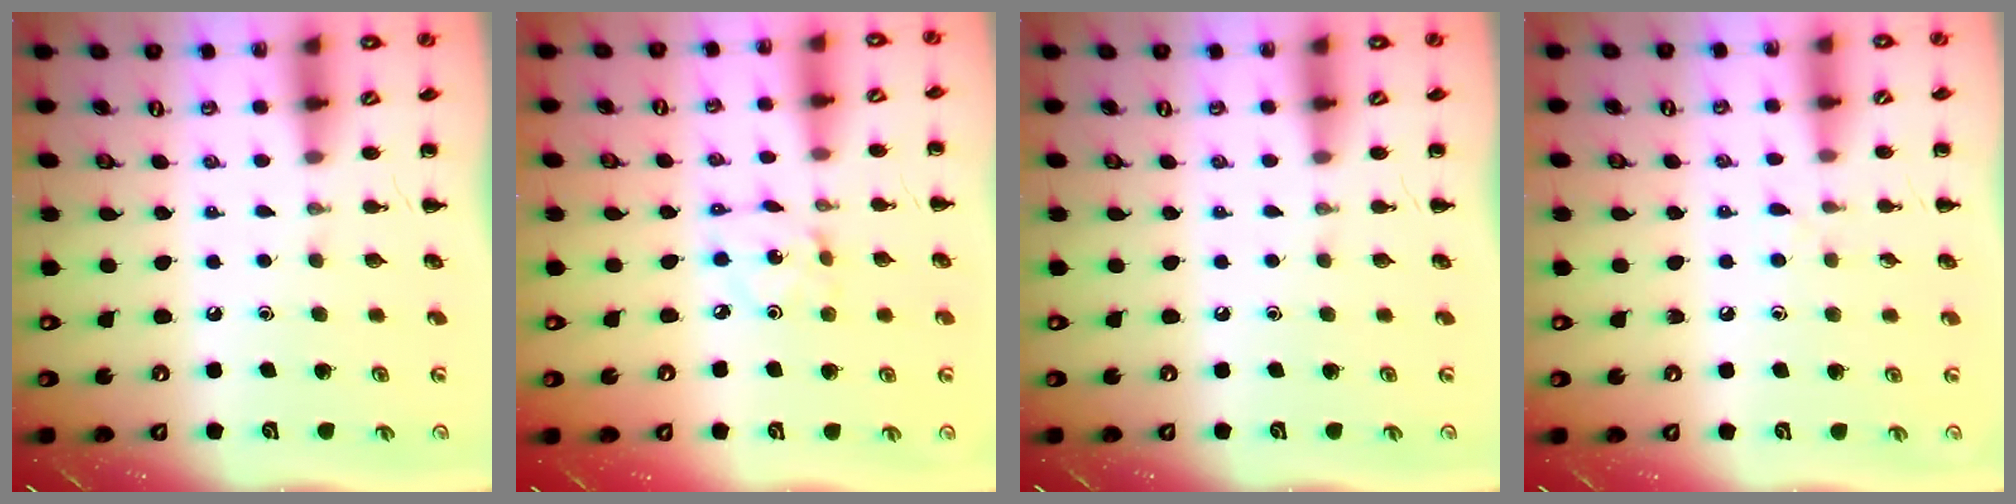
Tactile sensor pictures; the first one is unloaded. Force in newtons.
{"total": 2.1, "press": 2.0, "slide": 0.6}
{"total": 0.0}
{"total": 4.3, "press": 3.8, "slide": 2.0}